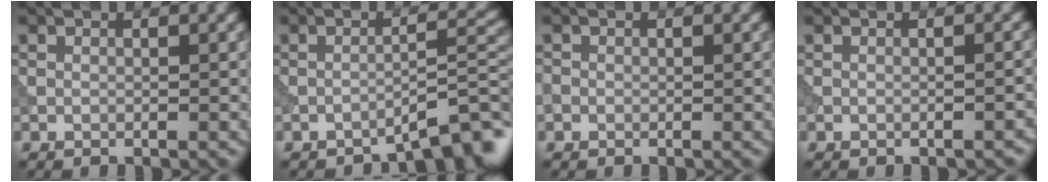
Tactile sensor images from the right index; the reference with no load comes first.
{"total": 4.4, "force": [-3.5, 0.6, 2.7], "torque": [-0.027, 0.018, -0.053]}
{"total": 0.6, "force": [-0.2, 0.6, 0.0], "torque": [0.004, -0.005, -0.003]}
{"total": 1.2, "force": [-0.9, 0.3, 0.7], "torque": [-0.009, 0.002, -0.010]}